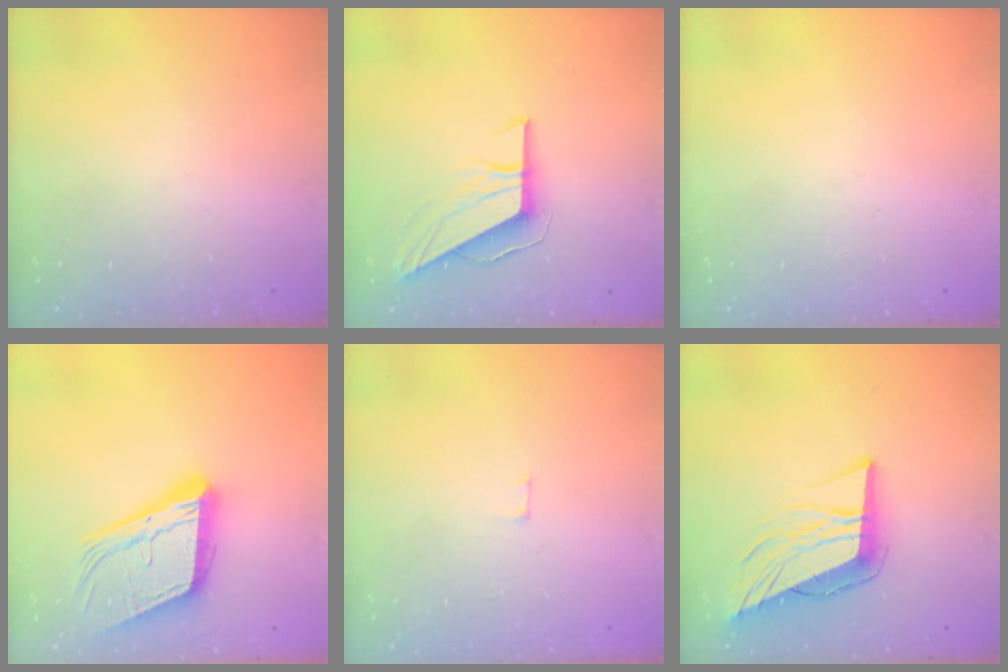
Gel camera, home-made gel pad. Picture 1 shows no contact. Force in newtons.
{"total": 9.2, "press": 9.2, "slide": 0.6}
{"total": 0.0}
{"total": 20.7, "press": 20.5, "slide": 3.2}
{"total": 1.8, "press": 1.8, "slide": 0.1}
{"total": 12.7, "press": 12.2, "slide": 3.4}